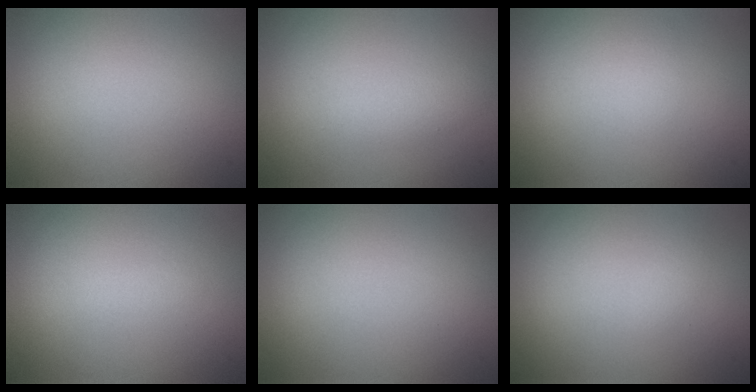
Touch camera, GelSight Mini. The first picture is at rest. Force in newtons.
{"total": 1.5, "press": 1.5, "slide": 0.1}
{"total": 0.7, "press": 0.7, "slide": 0.0}
{"total": 0.5, "press": 0.5, "slide": 0.0}
{"total": 0.0}
{"total": 0.6, "press": 0.6, "slide": 0.1}